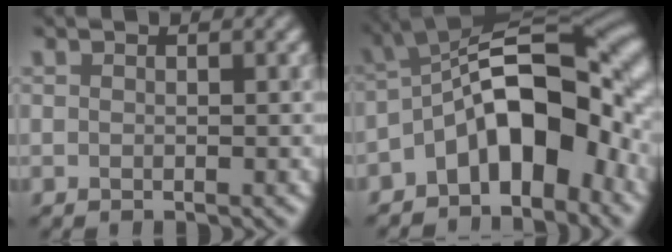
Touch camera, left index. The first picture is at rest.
{"total": 10.4, "force": [-3.5, 4.7, 8.5], "torque": [-0.124, 0.025, -0.072]}